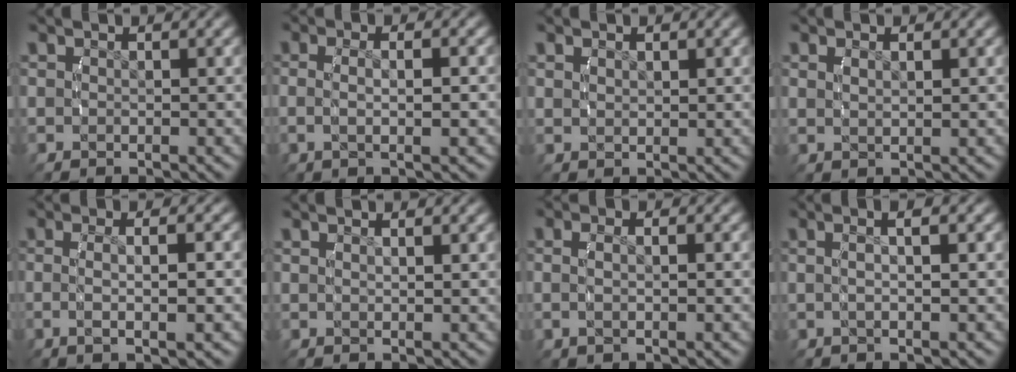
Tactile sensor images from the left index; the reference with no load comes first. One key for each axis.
{"total": 3.1, "fx": -0.1, "fy": 0.5, "fz": 3.0, "tx": -0.059, "ty": -0.001, "tz": 0.000}
{"total": 0.9, "fx": 0.8, "fy": -0.1, "fz": 0.4, "tx": -0.008, "ty": -0.005, "tz": 0.021}
{"total": 1.1, "fx": 0.8, "fy": -0.2, "fz": 0.8, "tx": -0.012, "ty": -0.001, "tz": 0.017}
{"total": 3.6, "fx": -0.5, "fy": 0.4, "fz": 3.6, "tx": -0.071, "ty": 0.000, "tz": -0.006}
{"total": 0.8, "fx": 0.3, "fy": -0.5, "fz": 0.6, "tx": -0.013, "ty": -0.002, "tz": 0.009}
{"total": 2.2, "fx": -0.1, "fy": 0.6, "fz": 2.1, "tx": -0.041, "ty": 0.000, "tz": -0.003}
{"total": 2.6, "fx": 0.3, "fy": -0.1, "fz": 2.6, "tx": -0.046, "ty": 0.012, "tz": 0.003}